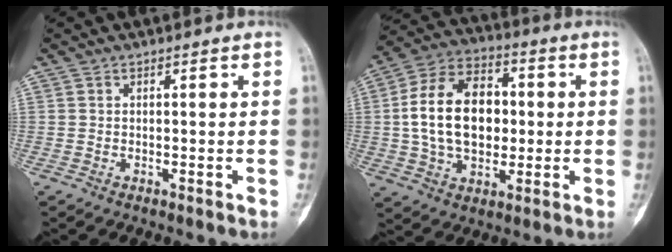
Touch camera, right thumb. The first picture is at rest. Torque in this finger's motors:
{"motor_torque": [1.91, 2.05, 0.84, -0.64, 0.47]}